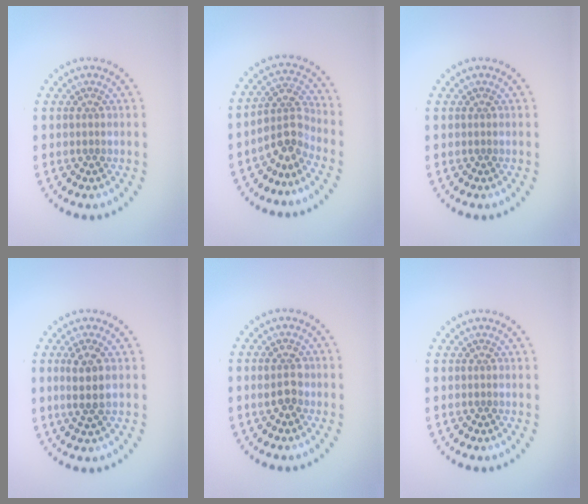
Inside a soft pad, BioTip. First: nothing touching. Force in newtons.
{"total": 3.1, "press": 2.3, "slide": 2.1}
{"total": 0.0}
{"total": 2.4, "press": 2.3, "slide": 0.9}
{"total": 2.1, "press": 2.1, "slide": 0.2}
{"total": 0.0}